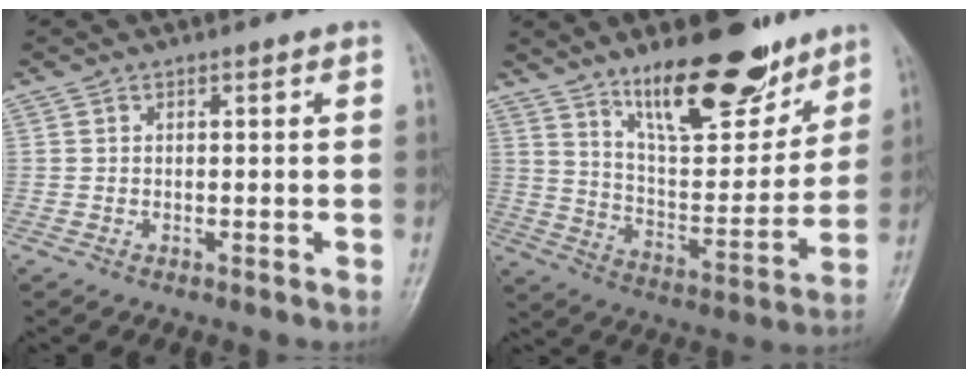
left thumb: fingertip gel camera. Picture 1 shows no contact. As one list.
[{"total": 19.6, "force": [13.4, 7.2, 12.4], "torque": [-0.140, -0.087, 0.224]}]